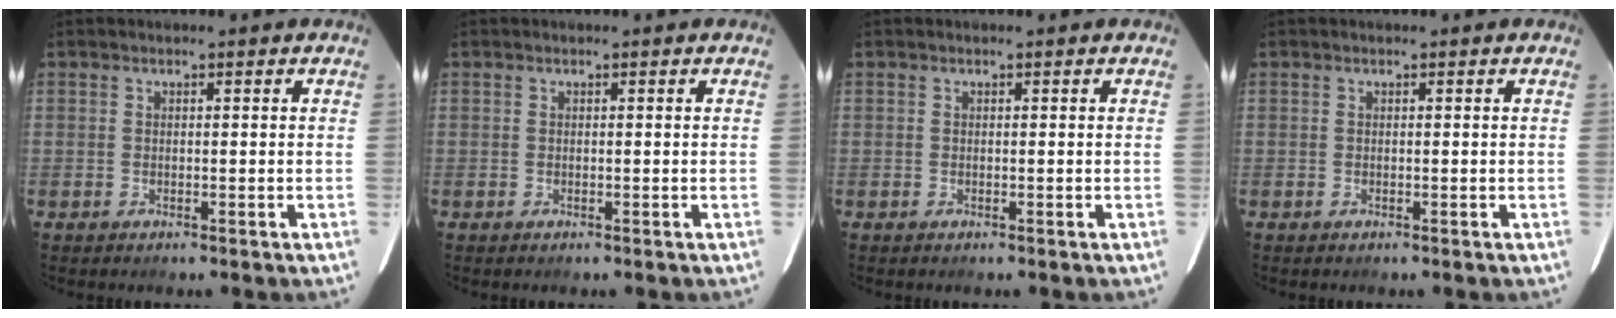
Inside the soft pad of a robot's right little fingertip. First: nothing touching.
{"total": 0.0}
{"total": 0.0}
{"total": 0.0}